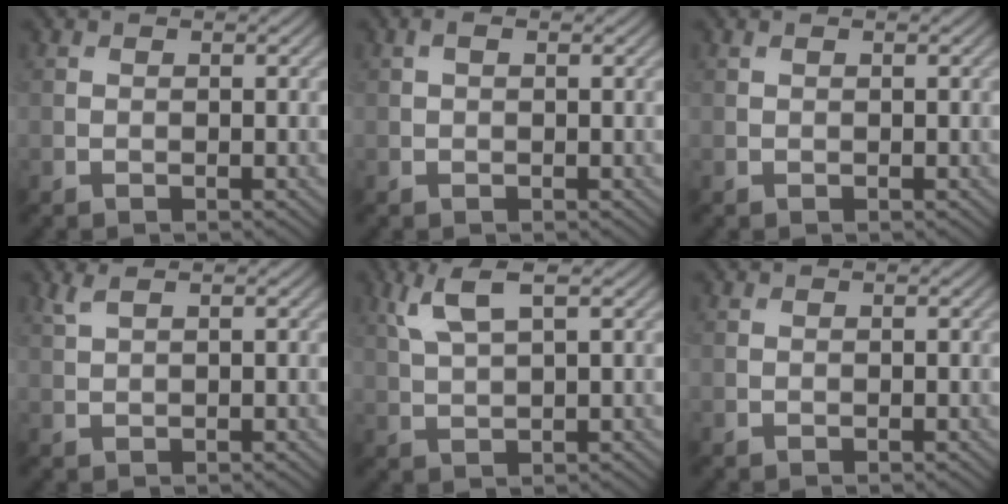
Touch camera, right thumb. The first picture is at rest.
{"total": 0.9, "force": [0.3, 0.4, 0.7], "torque": [-0.018, 0.003, 0.004]}
{"total": 0.0}
{"total": 1.7, "force": [1.1, 0.3, 1.3], "torque": [-0.033, 0.007, 0.025]}
{"total": 4.9, "force": [2.5, 1.2, 4.0], "torque": [-0.101, 0.010, 0.055]}
{"total": 0.0}